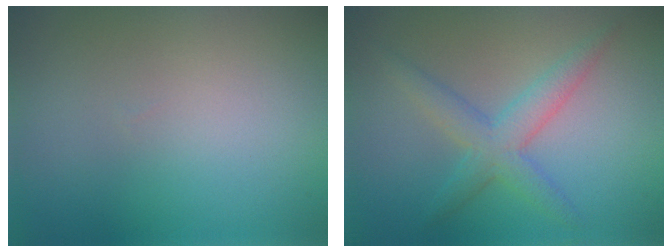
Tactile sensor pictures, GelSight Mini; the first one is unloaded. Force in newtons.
{"total": 3.5, "press": 3.5, "slide": 0.1}